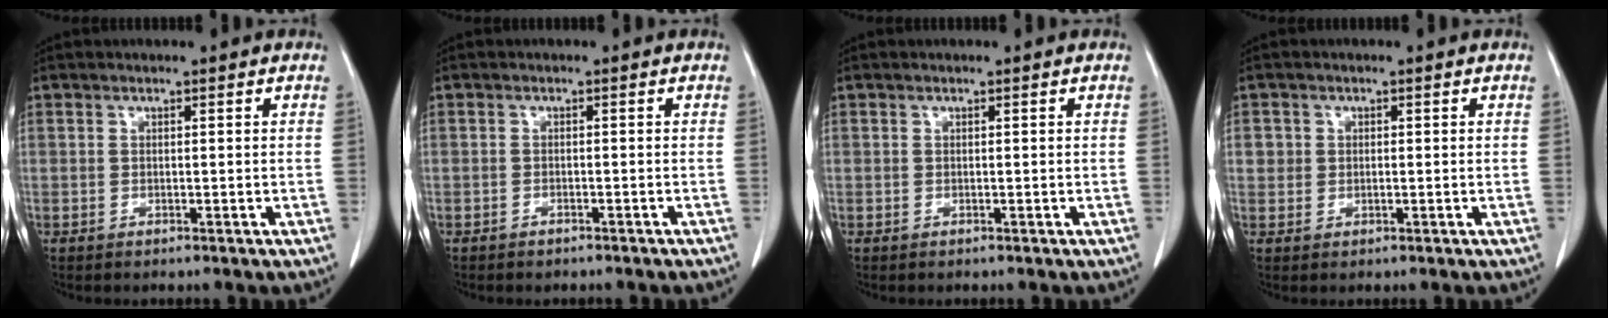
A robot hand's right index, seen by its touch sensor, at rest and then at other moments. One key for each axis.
{"total": 1.8, "fx": -1.6, "fy": 0.6, "fz": 0.7, "tx": -0.015, "ty": -0.002, "tz": -0.017}
{"total": 0.0}
{"total": 2.0, "fx": 0.4, "fy": 1.9, "fz": 0.4, "tx": 0.000, "ty": 0.006, "tz": 0.009}